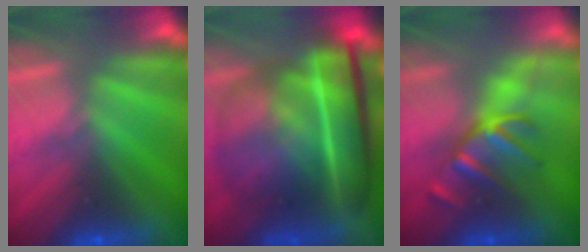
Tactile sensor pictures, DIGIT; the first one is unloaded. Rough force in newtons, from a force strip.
{"total": 7.1}
{"total": 2.9}